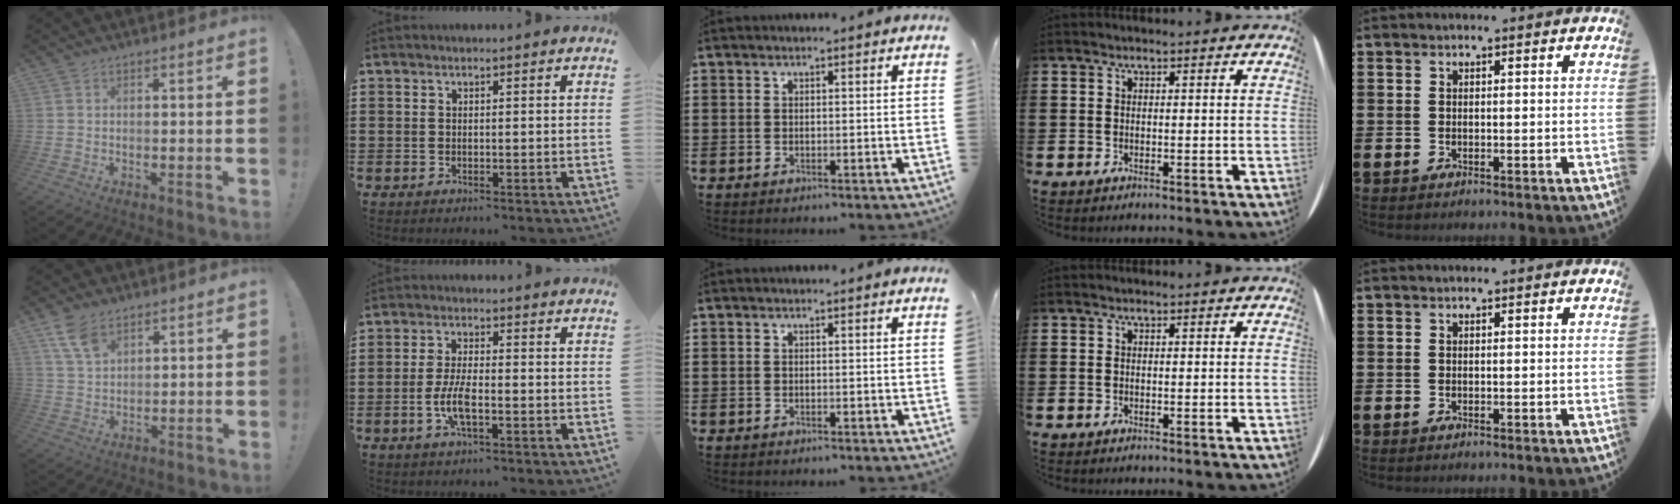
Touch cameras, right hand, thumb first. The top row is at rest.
{"thumb": {"total": 7.6, "force": [4.7, 4.2, 4.3], "torque": [-0.081, -0.017, 0.092]}, "index": {"total": 4.9, "force": [-1.4, 1.3, 4.5], "torque": [-0.103, -0.005, -0.032]}}